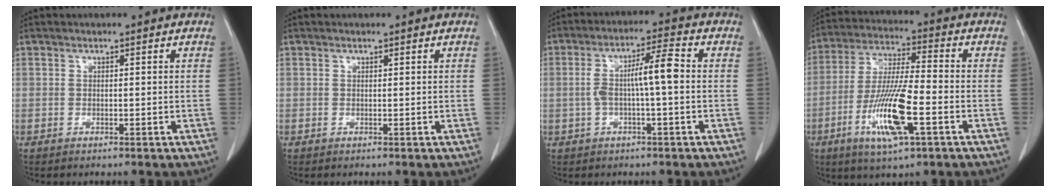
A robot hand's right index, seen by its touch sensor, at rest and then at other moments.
{"total": 0.0}
{"total": 7.2, "force": [-0.1, 0.8, 7.1], "torque": [-0.136, 0.021, -0.003]}
{"total": 13.3, "force": [-4.8, 1.9, 12.3], "torque": [-0.246, -0.015, -0.087]}